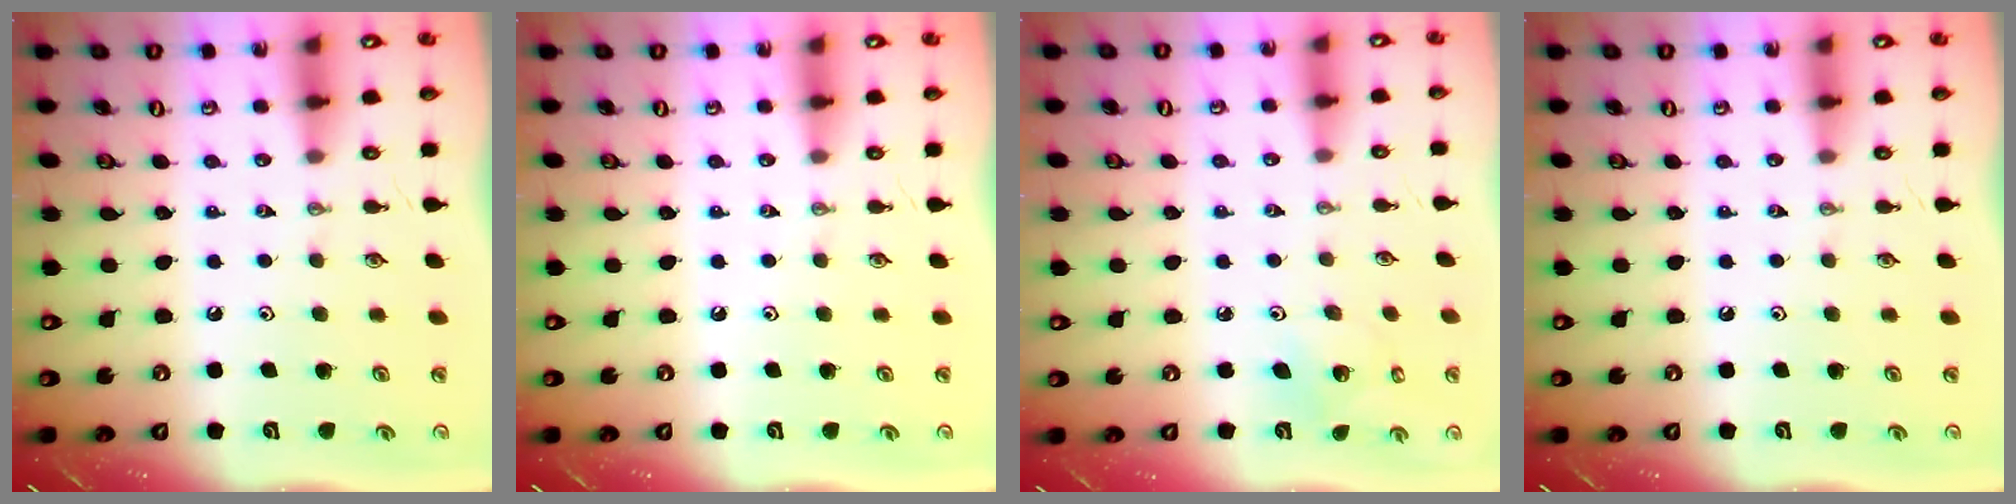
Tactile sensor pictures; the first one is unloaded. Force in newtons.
{"total": 0.0}
{"total": 3.4, "press": 3.4, "slide": 0.2}
{"total": 0.0}